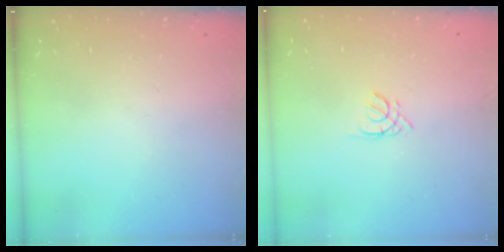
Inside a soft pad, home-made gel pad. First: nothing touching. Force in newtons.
{"total": 1.7, "press": 1.7, "slide": 0.3}